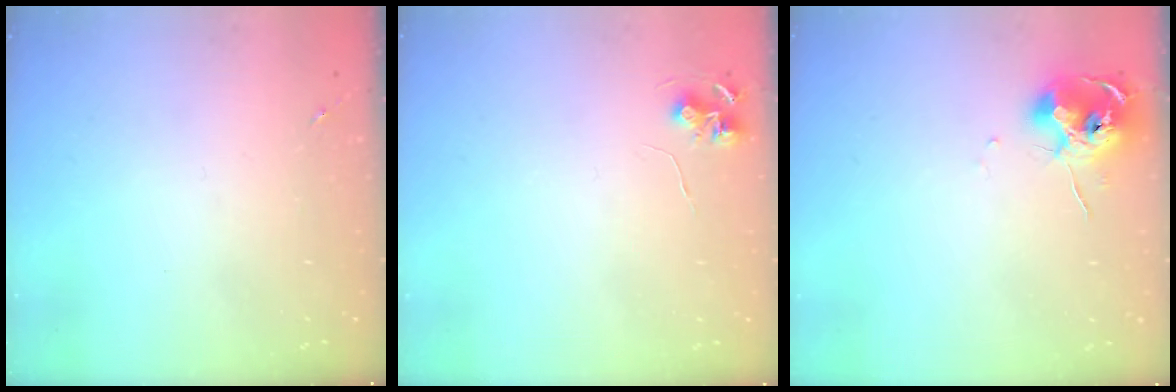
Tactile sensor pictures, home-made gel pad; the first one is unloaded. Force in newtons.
{"total": 6.0, "press": 6.0, "slide": 0.4}
{"total": 10.5, "press": 10.4, "slide": 1.0}